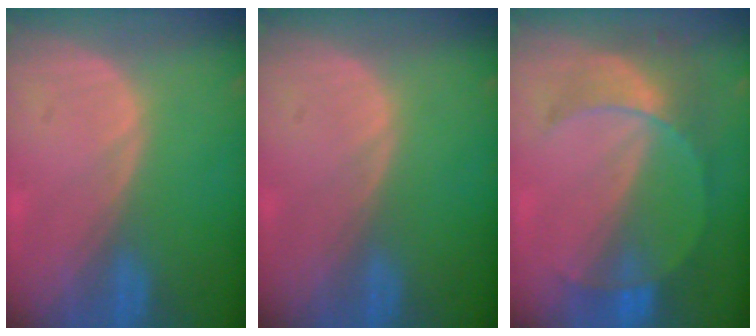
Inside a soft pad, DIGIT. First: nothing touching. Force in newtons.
{"total": 0.0}
{"total": 7.6, "press": 6.7, "slide": 3.6}